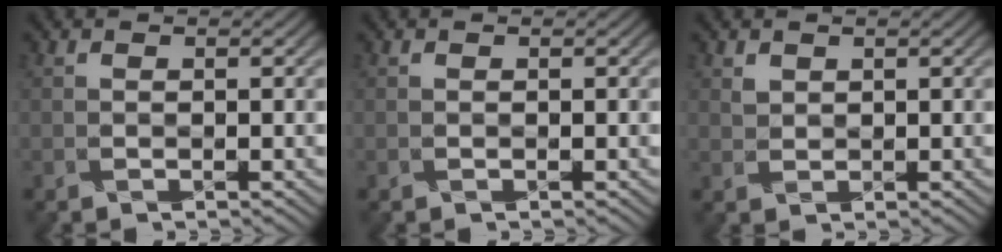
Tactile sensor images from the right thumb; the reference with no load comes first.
{"total": 0.0}
{"total": 1.2, "force": [1.0, 0.5, -0.5], "torque": [0.010, -0.004, 0.024]}